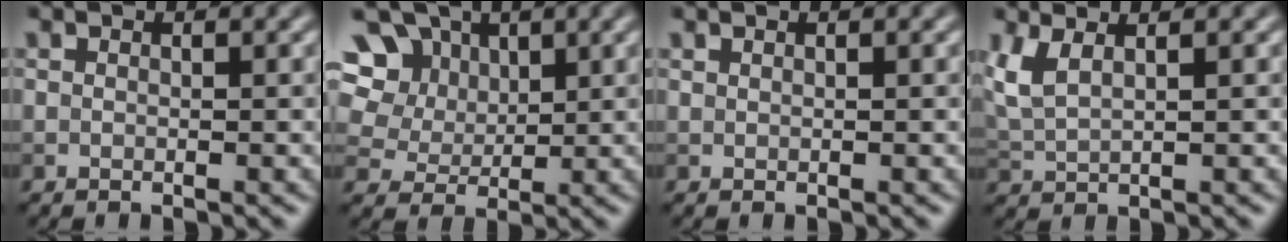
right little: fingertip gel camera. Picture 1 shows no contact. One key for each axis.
{"total": 12.8, "fx": 6.1, "fy": 9.8, "fz": 5.7, "tx": -0.141, "ty": 0.038, "tz": 0.097}
{"total": 0.0}
{"total": 2.9, "fx": 1.6, "fy": 1.1, "fz": 2.2, "tx": -0.062, "ty": 0.005, "tz": 0.038}